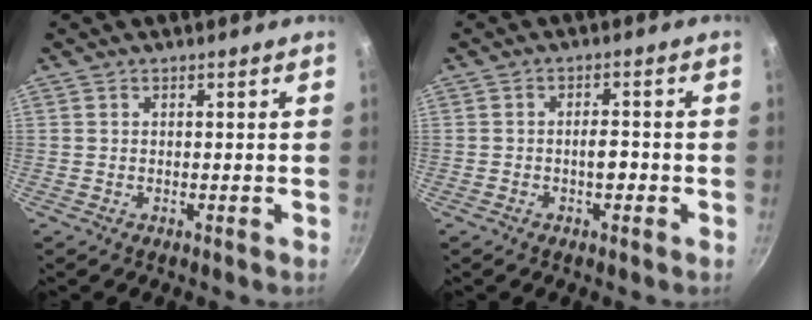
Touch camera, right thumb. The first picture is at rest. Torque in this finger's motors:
{"motor_torque": [0.98, 0.57, 1.01, -0.85, 0.37]}